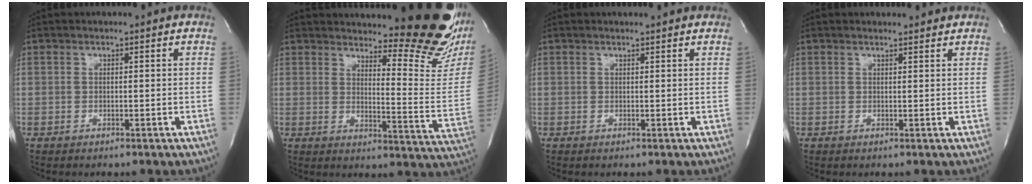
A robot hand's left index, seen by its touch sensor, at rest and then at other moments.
{"total": 21.7, "force": [17.8, 3.8, 11.9], "torque": [-0.149, -0.088, 0.202]}
{"total": 2.0, "force": [1.9, 0.0, 0.6], "torque": [-0.012, 0.008, 0.024]}
{"total": 2.7, "force": [2.6, 0.4, 0.5], "torque": [-0.015, 0.005, 0.032]}